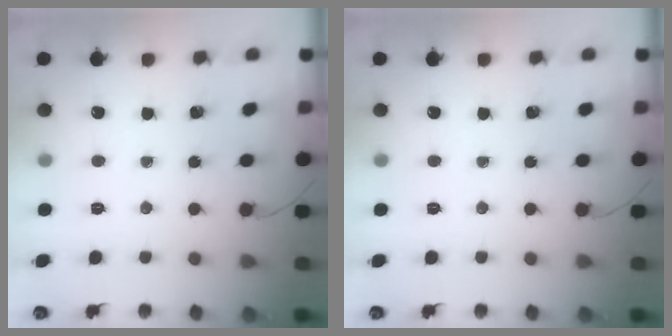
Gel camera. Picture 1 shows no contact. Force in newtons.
{"total": 0.0}